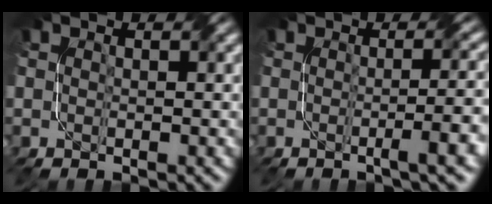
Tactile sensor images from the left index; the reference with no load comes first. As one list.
[{"total": 4.6, "force": [-1.0, 0.9, 4.4], "torque": [-0.047, 0.000, -0.021]}]